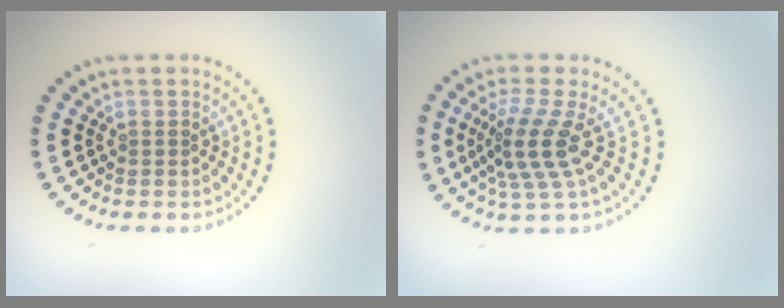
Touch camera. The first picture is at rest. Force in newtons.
{"total": 4.0, "press": 2.9, "slide": 2.8}